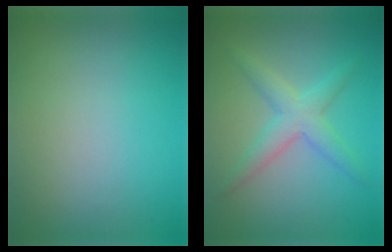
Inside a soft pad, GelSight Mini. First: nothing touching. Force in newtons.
{"total": 2.3, "press": 2.3, "slide": 0.1}